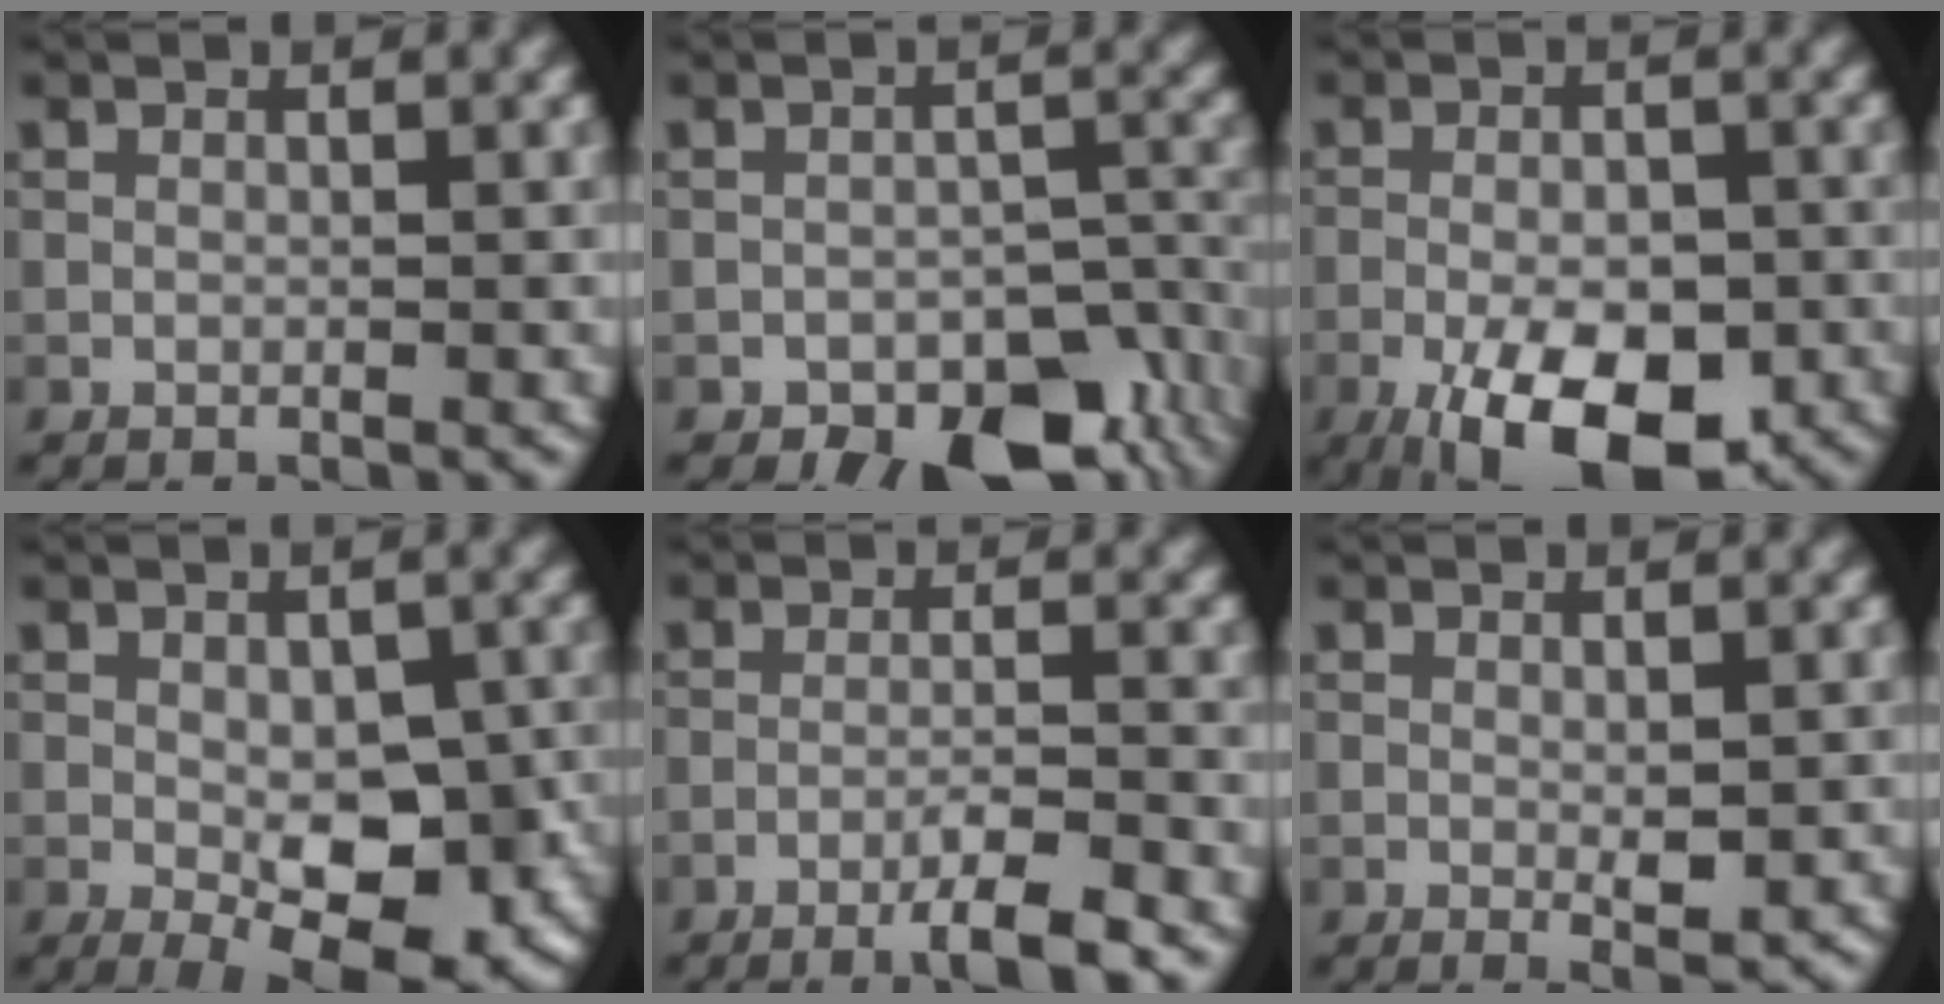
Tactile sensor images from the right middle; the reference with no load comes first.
{"total": 9.0, "force": [-5.4, 4.8, 5.3], "torque": [-0.053, -0.020, -0.070]}
{"total": 9.9, "force": [-4.9, 4.4, 7.4], "torque": [-0.120, -0.011, -0.081]}
{"total": 7.9, "force": [-2.2, 3.7, 6.7], "torque": [-0.101, -0.016, -0.024]}
{"total": 4.2, "force": [-2.6, 0.5, 3.2], "torque": [-0.050, 0.005, -0.052]}
{"total": 1.7, "force": [-0.1, 0.6, 1.6], "torque": [-0.022, -0.007, 0.001]}